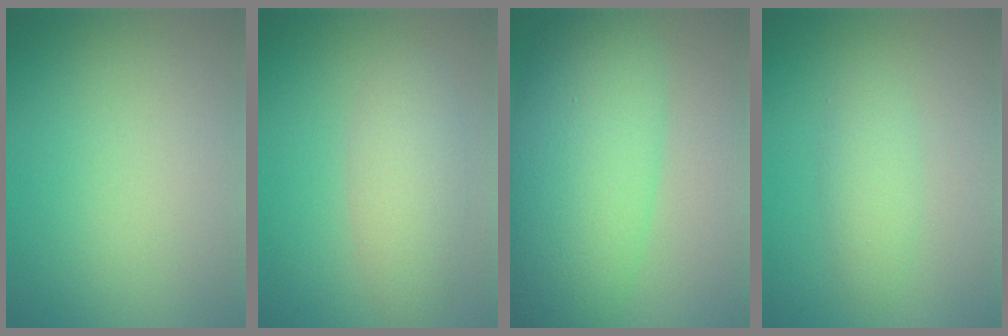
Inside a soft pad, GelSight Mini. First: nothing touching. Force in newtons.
{"total": 3.6, "press": 3.6, "slide": 0.1}
{"total": 9.7, "press": 9.7, "slide": 0.1}
{"total": 2.0, "press": 2.0, "slide": 0.0}